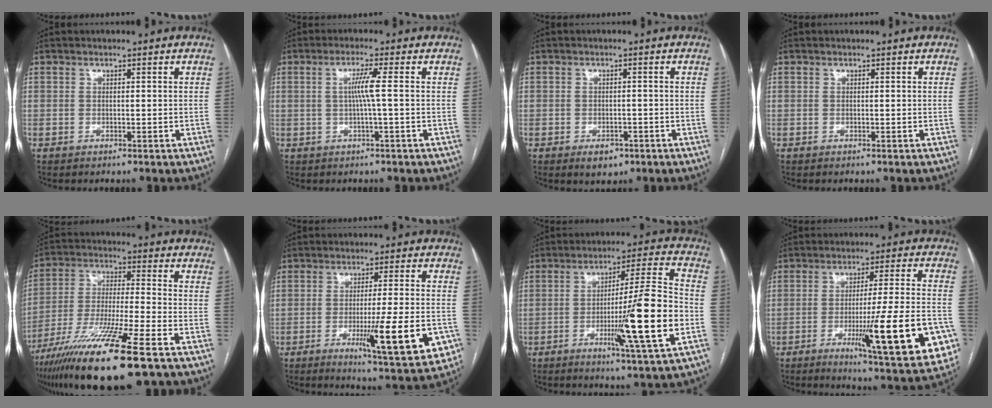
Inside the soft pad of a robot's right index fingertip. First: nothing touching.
{"total": 3.5, "force": [0.1, -0.8, 3.4], "torque": [-0.066, 0.002, 0.002]}
{"total": 3.1, "force": [-1.8, 2.0, 1.6], "torque": [-0.019, 0.001, -0.016]}
{"total": 0.0}
{"total": 18.4, "force": [-11.4, 0.5, 14.4], "torque": [-0.273, -0.052, -0.206]}
{"total": 15.2, "force": [-5.2, 1.4, 14.2], "torque": [-0.180, -0.026, -0.067]}
{"total": 16.8, "force": [-4.4, -0.6, 16.2], "torque": [-0.256, -0.012, -0.075]}
{"total": 21.6, "force": [-7.1, 1.6, 20.3], "torque": [-0.241, -0.021, -0.095]}